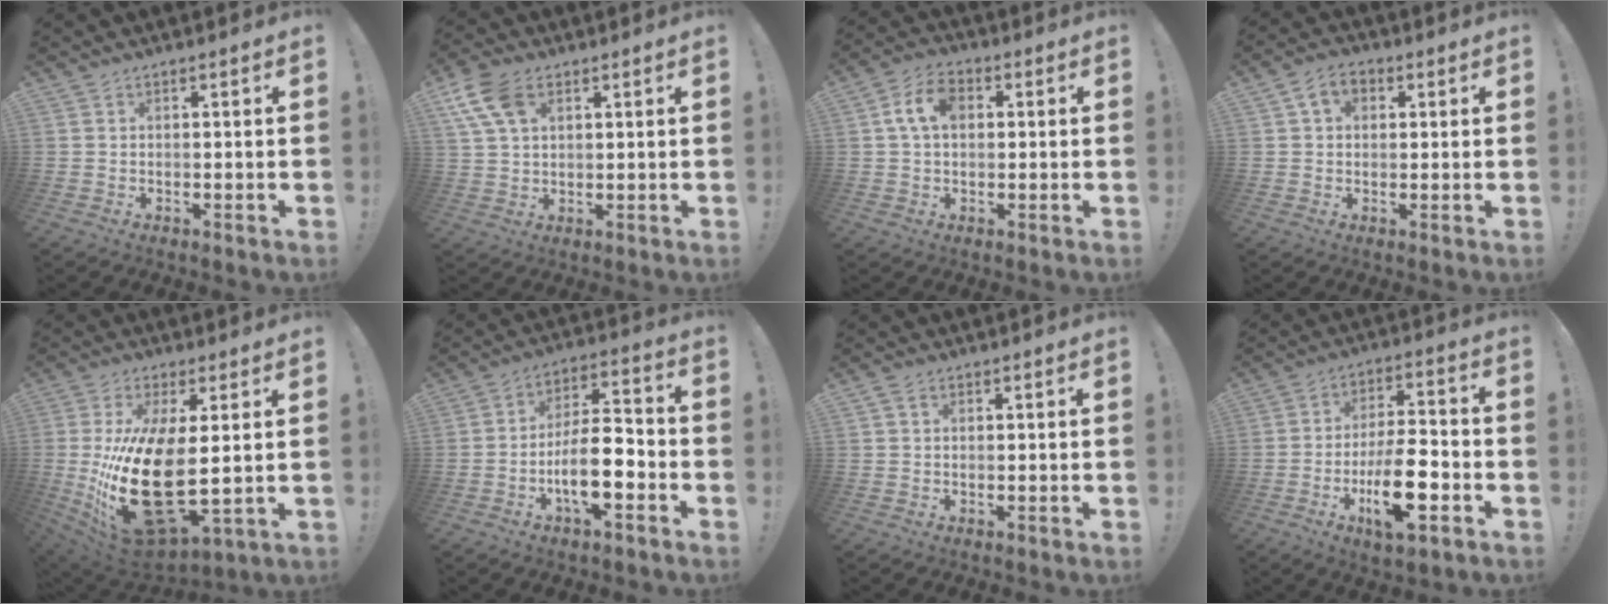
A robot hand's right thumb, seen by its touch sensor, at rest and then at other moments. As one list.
[{"total": 11.5, "force": [4.9, 7.3, 7.4], "torque": [-0.149, -0.009, 0.092]}, {"total": 9.1, "force": [1.8, 6.2, 6.4], "torque": [-0.120, 0.018, 0.037]}, {"total": 5.1, "force": [1.5, 3.6, 3.3], "torque": [-0.054, 0.011, 0.027]}, {"total": 24.3, "force": [0.3, 10.6, 21.8], "torque": [-0.428, -0.038, 0.019]}, {"total": 13.8, "force": [-5.1, 5.2, 11.8], "torque": [-0.204, 0.022, -0.083]}, {"total": 1.6, "force": [0.6, 1.1, 0.9], "torque": [-0.018, 0.003, 0.012]}, {"total": 14.6, "force": [-6.2, 6.7, 11.4], "torque": [-0.194, 0.023, -0.105]}]